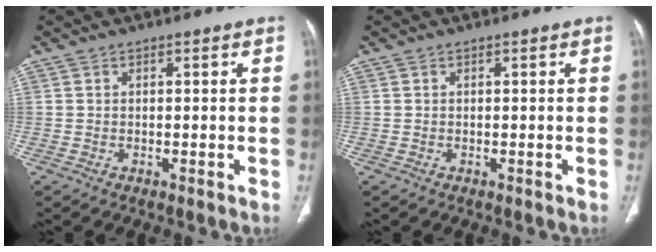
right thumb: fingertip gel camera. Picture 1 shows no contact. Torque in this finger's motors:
{"motor_torque": [-0.01, 0.01, -0.01, 0.01, 0.00]}